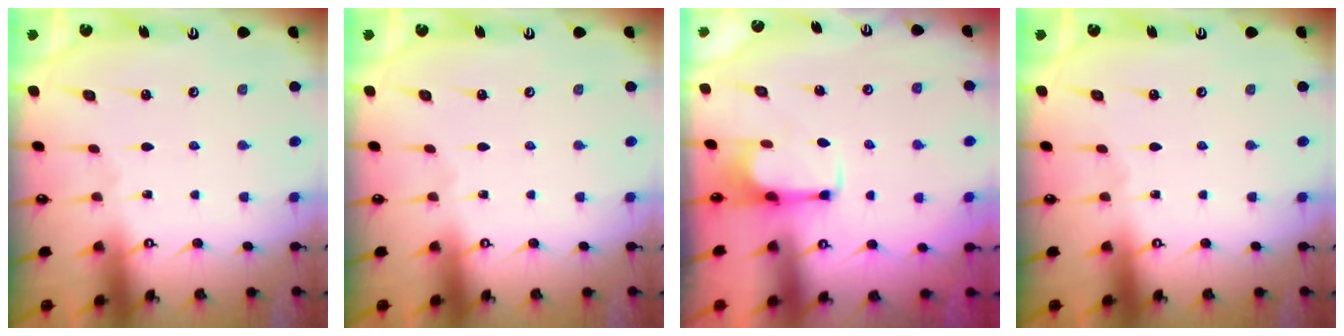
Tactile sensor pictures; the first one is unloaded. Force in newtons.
{"total": 0.0}
{"total": 2.7, "press": 2.5, "slide": 0.9}
{"total": 0.0}